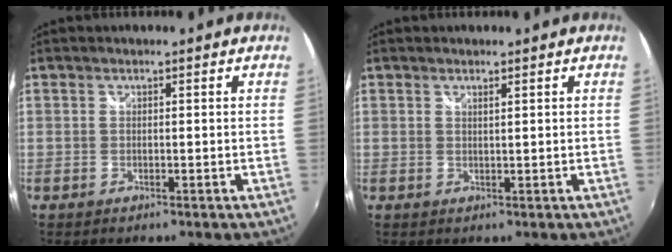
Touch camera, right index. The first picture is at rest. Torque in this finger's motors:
{"motor_torque": [-0.12, 0.32, -0.01, 0.00]}